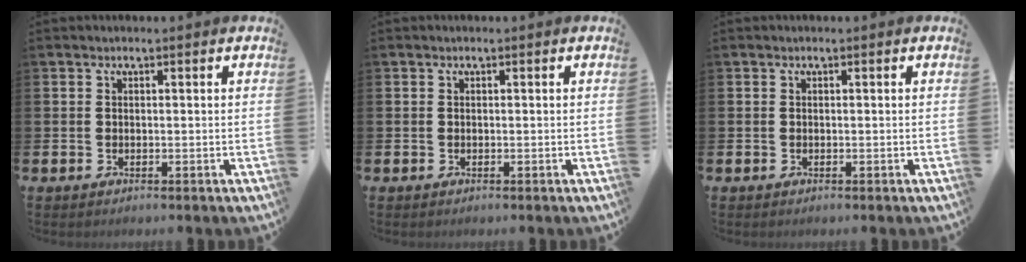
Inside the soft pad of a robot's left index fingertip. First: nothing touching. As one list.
[{"total": 0.0}, {"total": 0.0}]